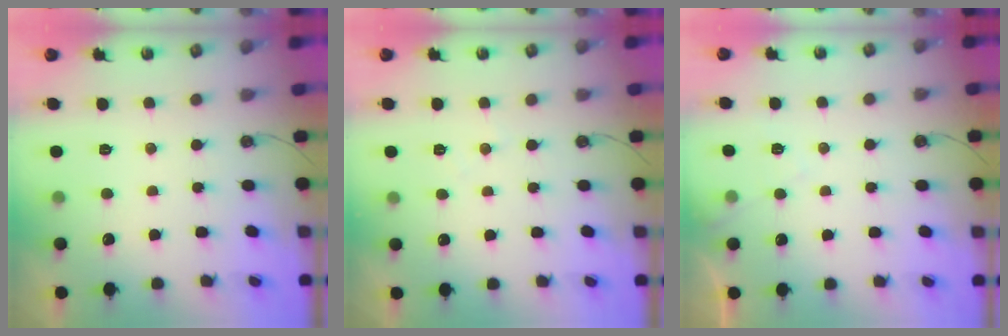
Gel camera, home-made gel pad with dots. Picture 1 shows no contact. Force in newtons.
{"total": 3.9, "press": 3.8, "slide": 0.6}
{"total": 4.5, "press": 4.4, "slide": 0.7}